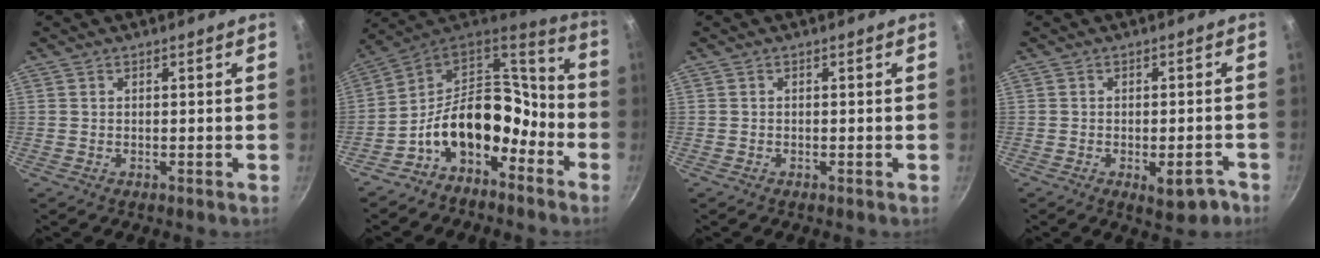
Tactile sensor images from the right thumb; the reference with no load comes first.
{"total": 15.3, "force": [-7.0, 9.9, 9.3], "torque": [-0.103, 0.111, -0.125]}
{"total": 0.0}
{"total": 5.2, "force": [-2.7, 2.1, 3.9], "torque": [-0.042, 0.018, -0.028]}